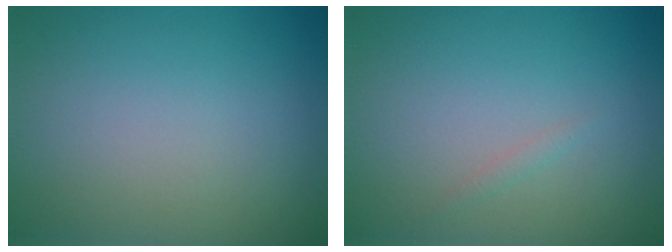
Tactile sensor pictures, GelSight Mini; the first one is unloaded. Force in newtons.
{"total": 0.6, "press": 0.6, "slide": 0.1}